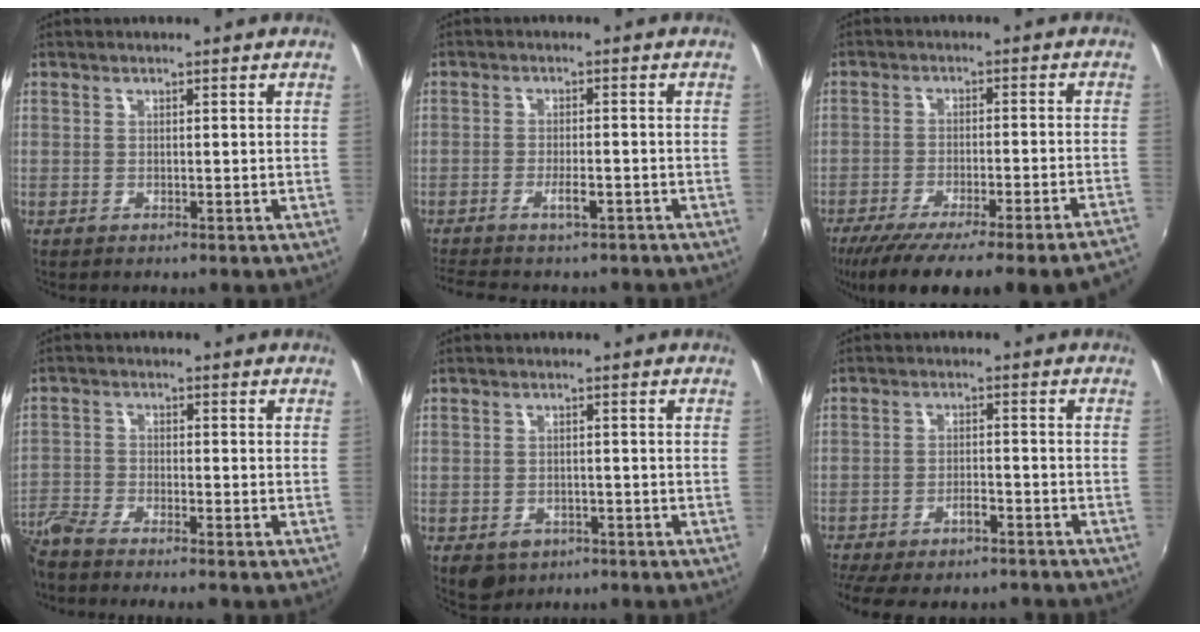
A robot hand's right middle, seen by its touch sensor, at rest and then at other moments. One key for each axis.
{"total": 7.6, "fx": -6.2, "fy": 2.0, "fz": 3.9, "tx": -0.091, "ty": -0.006, "tz": -0.100}
{"total": 20.0, "fx": -17.2, "fy": -0.7, "fz": 10.2, "tx": -0.166, "ty": -0.056, "tz": -0.246}
{"total": 7.3, "fx": -6.7, "fy": 0.2, "fz": 2.9, "tx": -0.082, "ty": -0.024, "tz": -0.132}
{"total": 5.1, "fx": -2.8, "fy": 3.7, "fz": 2.2, "tx": -0.049, "ty": -0.012, "tz": -0.037}
{"total": 9.1, "fx": -7.8, "fy": 2.5, "fz": 3.9, "tx": -0.092, "ty": -0.014, "tz": -0.116}